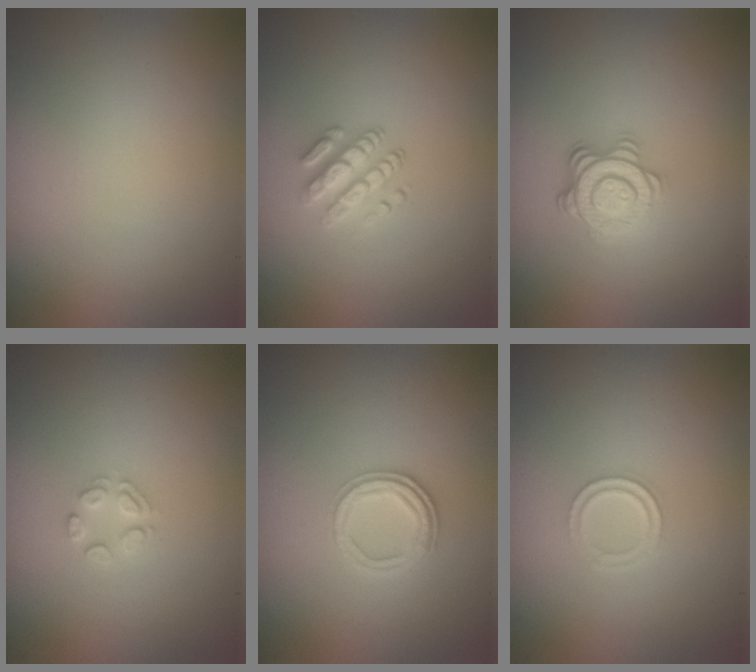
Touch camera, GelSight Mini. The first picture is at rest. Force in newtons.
{"total": 2.9, "press": 2.5, "slide": 1.5}
{"total": 4.3, "press": 3.4, "slide": 2.7}
{"total": 1.7, "press": 1.6, "slide": 0.2}
{"total": 2.5, "press": 2.4, "slide": 0.8}
{"total": 1.7, "press": 1.6, "slide": 0.4}